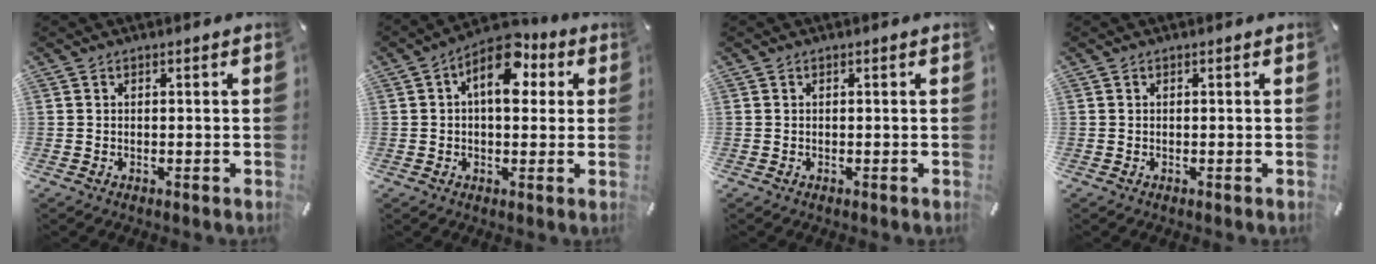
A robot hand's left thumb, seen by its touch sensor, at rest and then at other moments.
{"total": 10.6, "force": [3.5, 6.1, 7.9], "torque": [-0.098, -0.014, 0.058]}
{"total": 0.0}
{"total": 0.0}